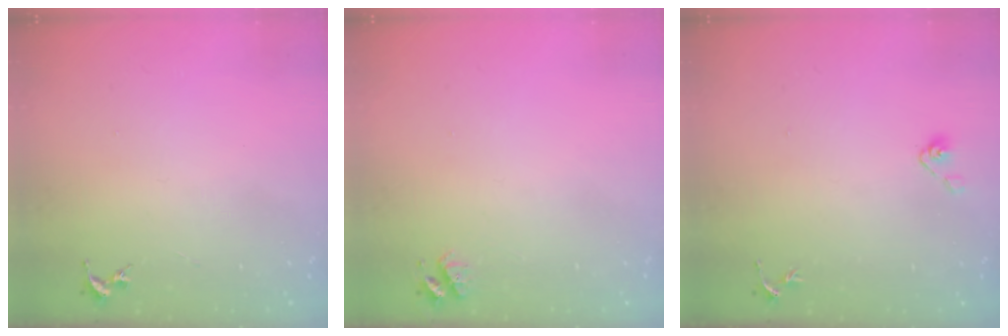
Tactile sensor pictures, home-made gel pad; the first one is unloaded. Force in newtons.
{"total": 4.7, "press": 4.7, "slide": 0.7}
{"total": 4.1, "press": 3.7, "slide": 1.7}